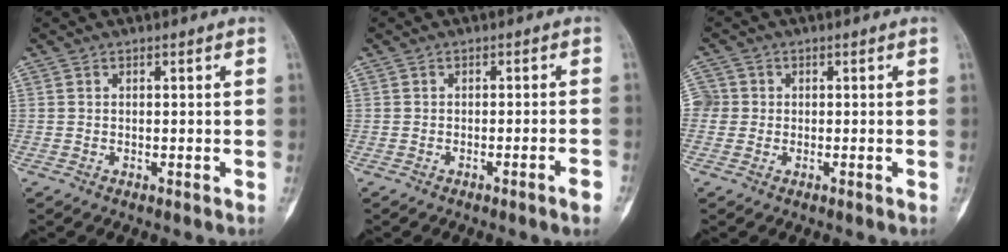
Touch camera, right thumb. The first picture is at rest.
{"total": 2.7, "force": [-1.5, -0.2, 2.2], "torque": [-0.035, 0.005, -0.024]}
{"total": 3.6, "force": [0.0, 3.6, 0.6], "torque": [0.008, 0.009, -0.003]}